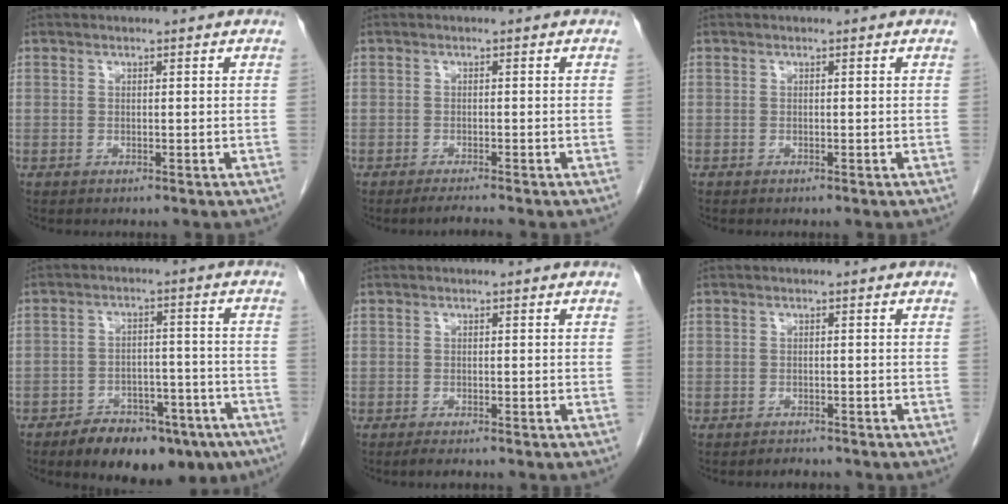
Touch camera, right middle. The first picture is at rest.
{"total": 2.0, "force": [-1.8, -0.6, 0.8], "torque": [-0.022, -0.010, -0.032]}
{"total": 0.0}
{"total": 14.7, "force": [-10.5, 6.3, 8.1], "torque": [-0.086, 0.021, -0.152]}
{"total": 1.7, "force": [-1.4, 0.1, 1.0], "torque": [-0.023, -0.007, -0.022]}
{"total": 1.6, "force": [-1.5, 0.4, 0.2], "torque": [-0.010, -0.006, -0.019]}